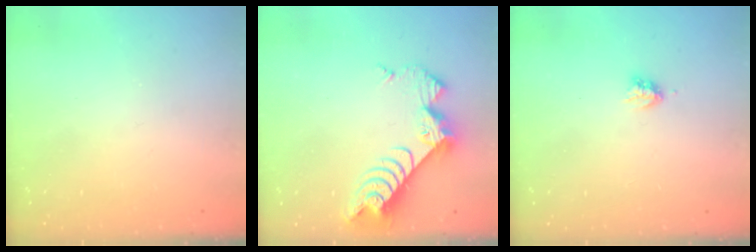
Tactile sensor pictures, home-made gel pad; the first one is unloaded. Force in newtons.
{"total": 9.7, "press": 9.7, "slide": 0.8}
{"total": 2.9, "press": 2.9, "slide": 0.5}